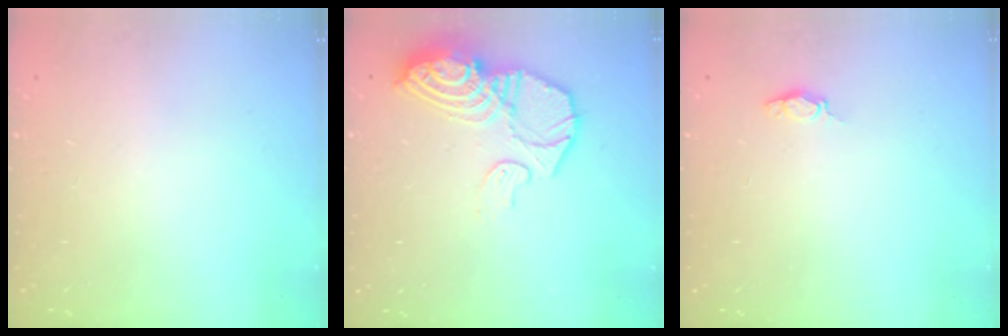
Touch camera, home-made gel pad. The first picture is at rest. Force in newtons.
{"total": 14.5, "press": 14.4, "slide": 1.5}
{"total": 3.9, "press": 3.8, "slide": 0.6}